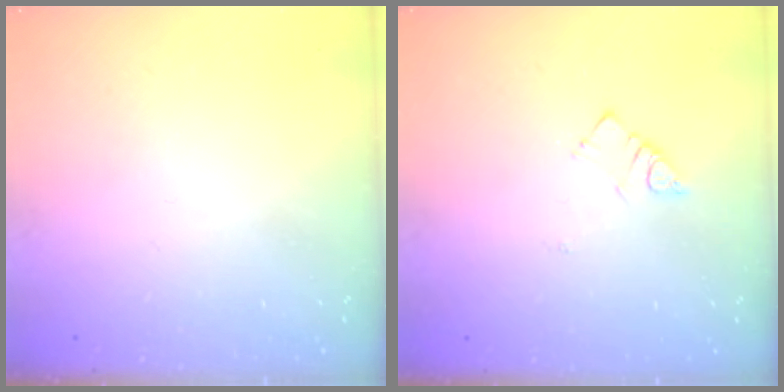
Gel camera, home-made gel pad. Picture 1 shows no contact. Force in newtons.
{"total": 3.5, "press": 3.4, "slide": 0.6}